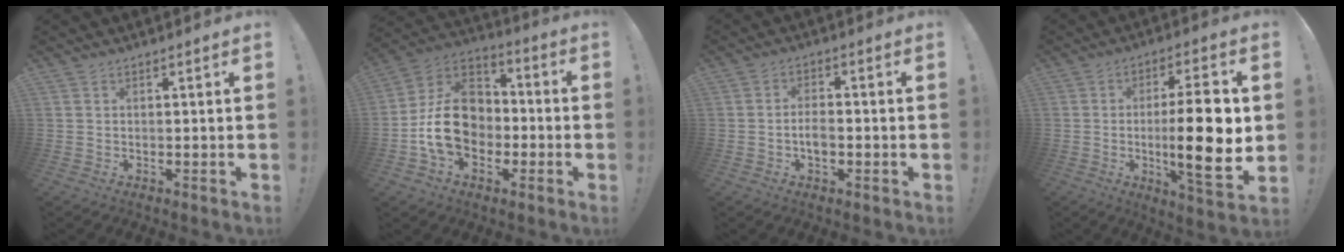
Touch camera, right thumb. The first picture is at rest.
{"total": 16.3, "force": [-3.5, 13.0, 9.4], "torque": [-0.159, 0.035, -0.054]}
{"total": 3.9, "force": [-1.1, 2.4, 2.9], "torque": [-0.049, 0.004, -0.022]}
{"total": 18.1, "force": [-0.6, 4.1, 17.6], "torque": [-0.283, -0.010, -0.014]}